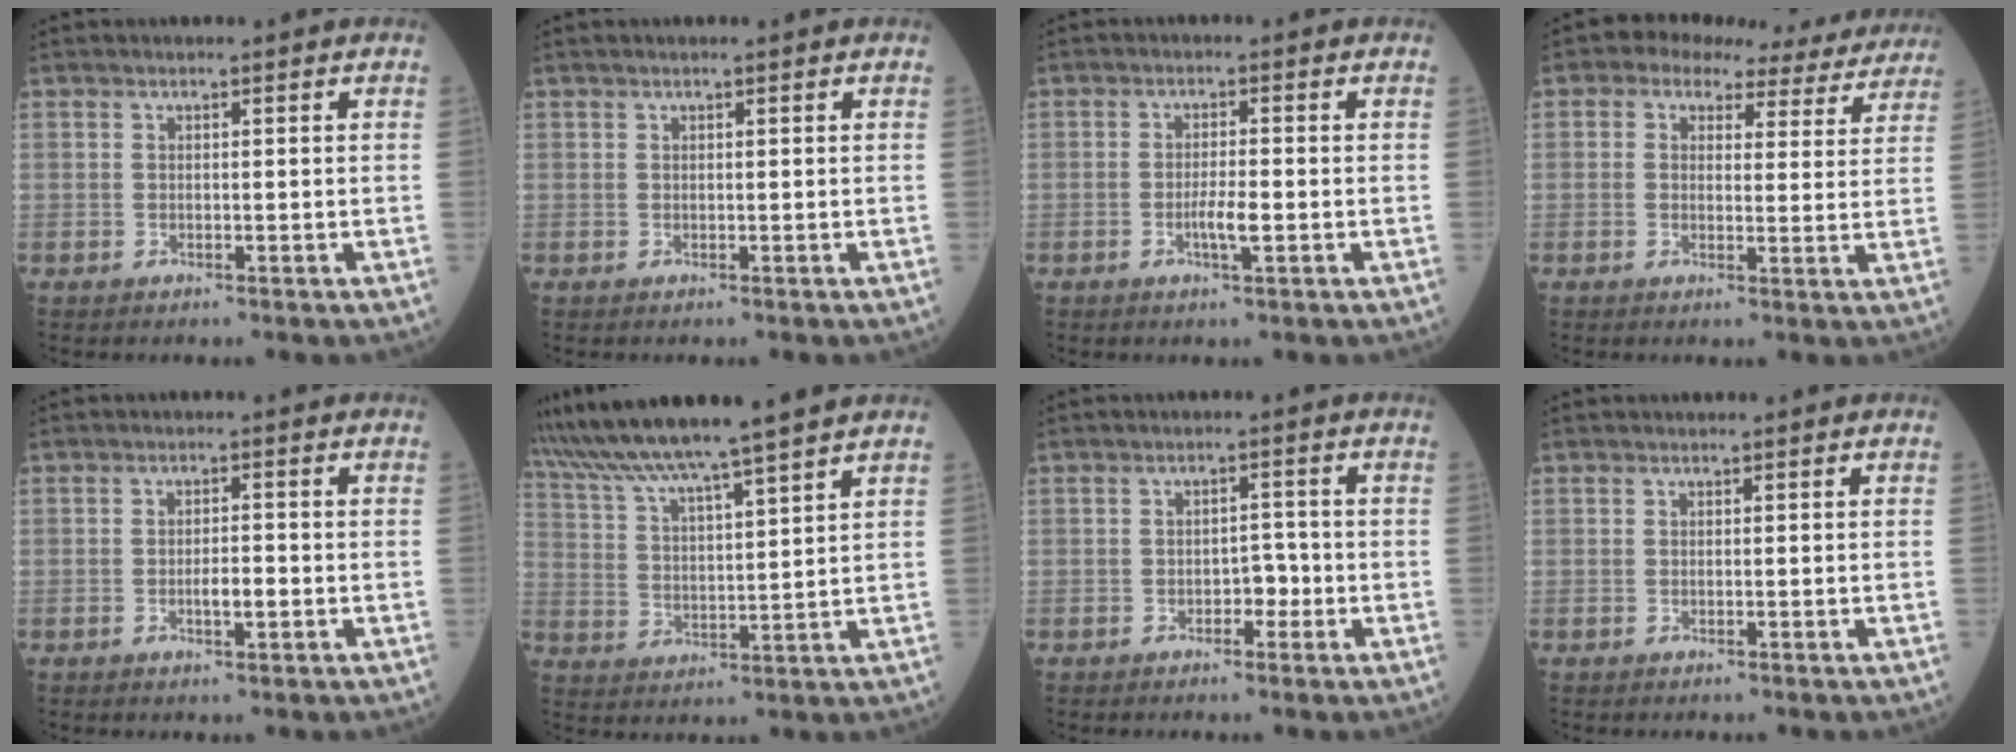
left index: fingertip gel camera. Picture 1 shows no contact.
{"total": 1.1, "force": [0.9, -0.1, 0.7], "torque": [-0.012, 0.013, 0.016]}
{"total": 3.0, "force": [-0.9, 0.2, 2.8], "torque": [-0.056, -0.002, -0.016]}
{"total": 11.9, "force": [10.0, 5.2, 4.0], "torque": [-0.029, 0.023, 0.097]}
{"total": 2.5, "force": [-0.7, 0.6, 2.3], "torque": [-0.041, 0.001, -0.010]}
{"total": 14.6, "force": [12.8, -1.8, 6.8], "torque": [-0.128, 0.005, 0.218]}
{"total": 2.2, "force": [-0.9, 1.3, 1.6], "torque": [-0.016, 0.007, -0.016]}
{"total": 0.0}